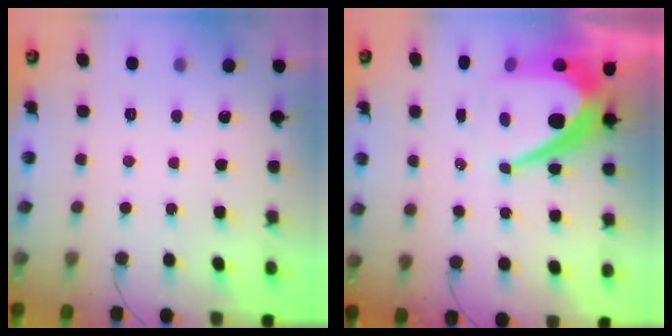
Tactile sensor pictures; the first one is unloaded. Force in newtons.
{"total": 13.6, "press": 13.5, "slide": 1.2}